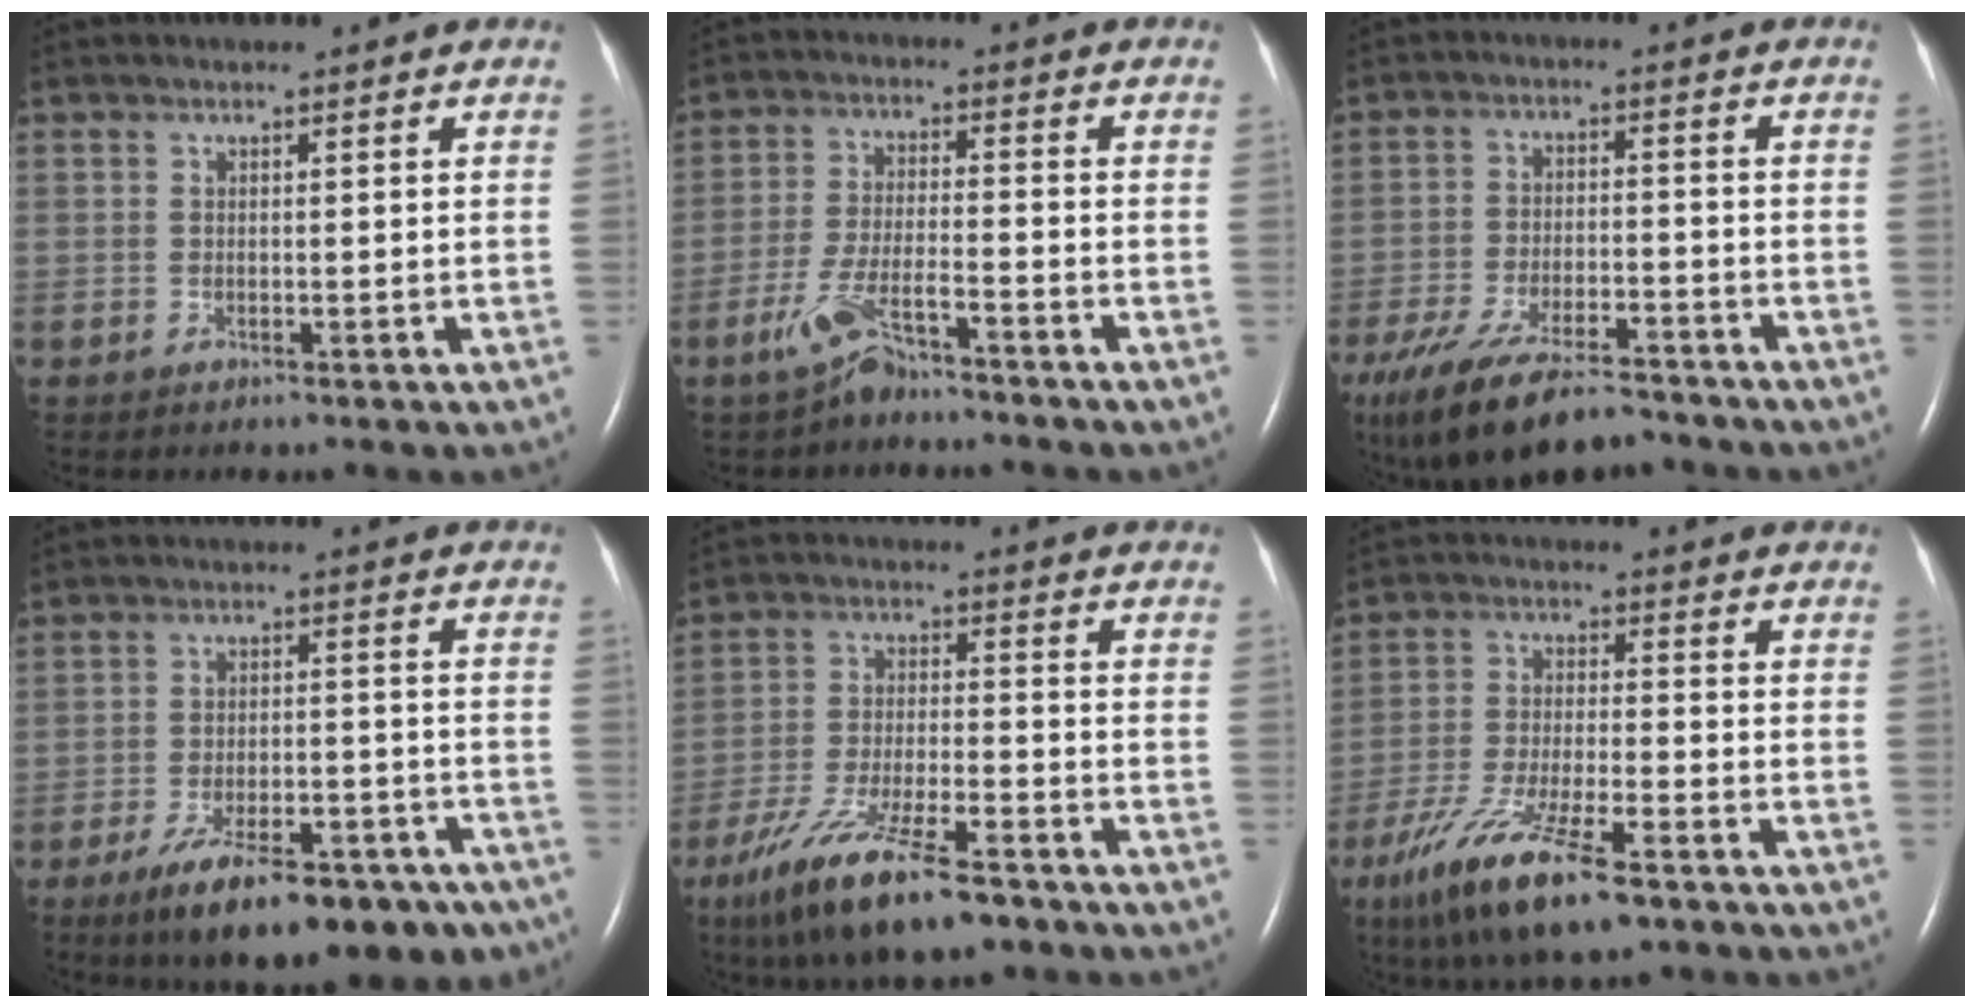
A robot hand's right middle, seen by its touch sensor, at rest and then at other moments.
{"total": 5.9, "force": [-4.5, 0.8, 3.7], "torque": [-0.089, -0.008, -0.089]}
{"total": 17.1, "force": [-13.3, 5.5, 9.2], "torque": [-0.202, -0.023, -0.217]}
{"total": 17.6, "force": [-12.6, 6.3, 10.5], "torque": [-0.116, 0.012, -0.184]}
{"total": 14.5, "force": [-10.2, 2.9, 9.9], "torque": [-0.193, -0.031, -0.181]}
{"total": 13.6, "force": [-8.8, 2.5, 10.0], "torque": [-0.199, -0.030, -0.156]}